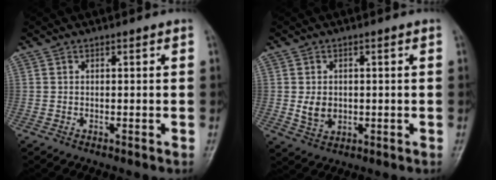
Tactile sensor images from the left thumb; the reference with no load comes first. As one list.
[{"total": 4.2, "force": [0.2, 3.3, 2.6], "torque": [-0.033, -0.006, 0.013]}]